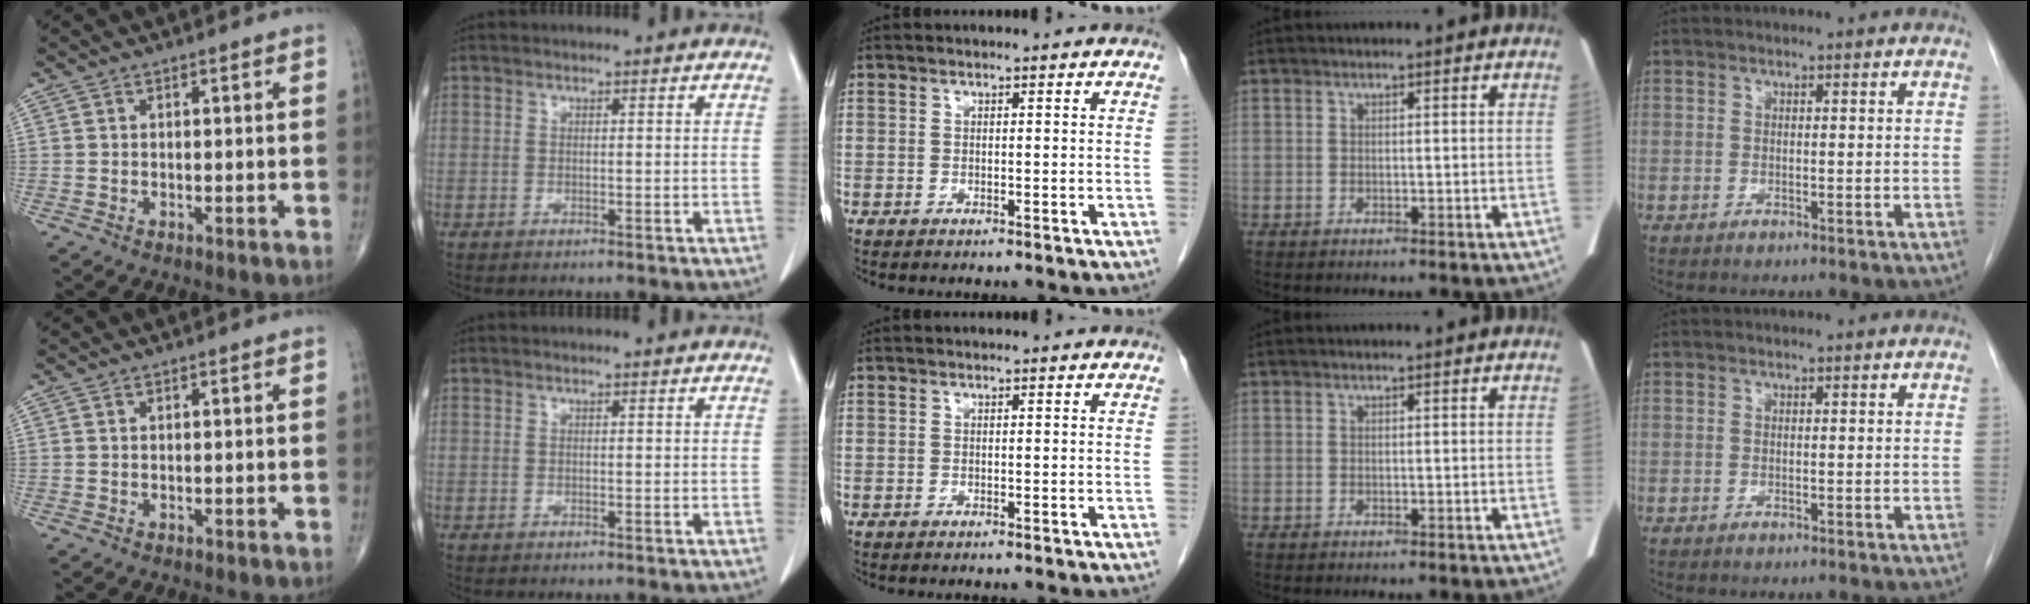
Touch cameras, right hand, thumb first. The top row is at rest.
{}